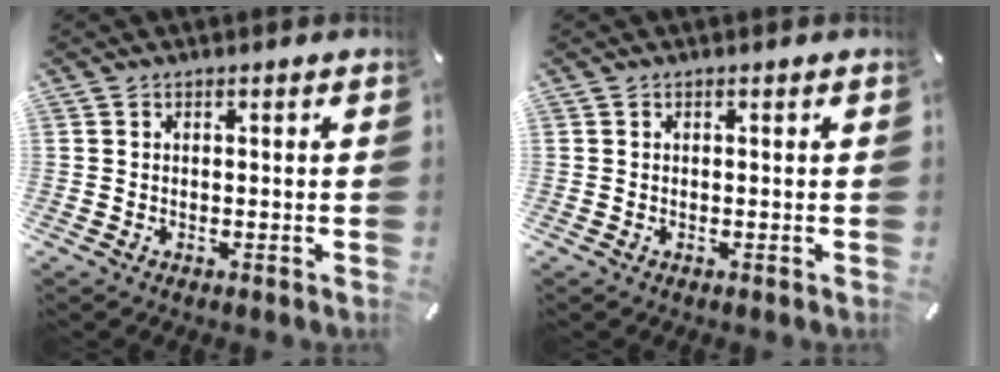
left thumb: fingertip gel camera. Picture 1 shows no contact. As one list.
[{"total": 0.0}]